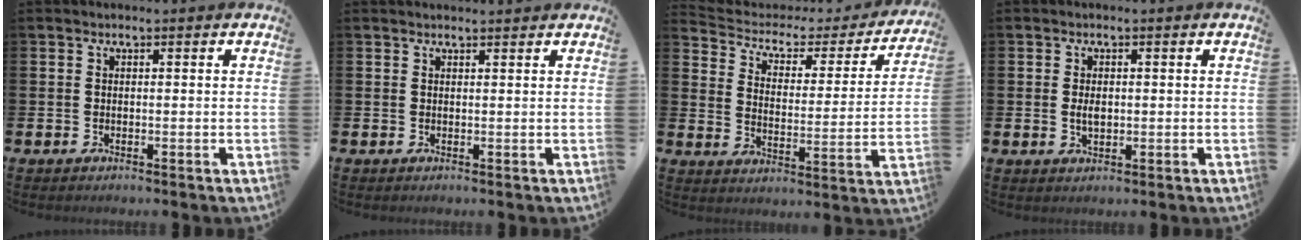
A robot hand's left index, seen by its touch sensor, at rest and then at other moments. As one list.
[{"total": 0.9, "force": [0.9, 0.0, 0.1], "torque": [0.006, -0.003, 0.014]}, {"total": 4.5, "force": [3.4, 2.6, 1.5], "torque": [-0.057, -0.023, 0.047]}, {"total": 2.1, "force": [0.1, 1.2, 1.7], "torque": [-0.023, 0.000, -0.002]}]